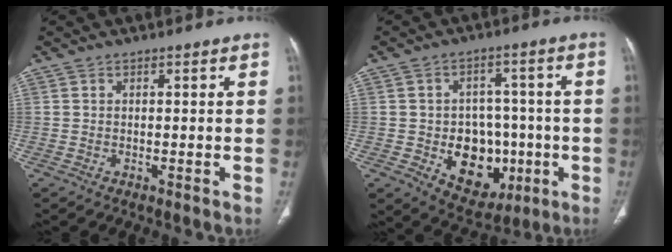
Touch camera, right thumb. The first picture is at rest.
{"total": 13.6, "force": [-3.3, 10.4, 8.2], "torque": [-0.063, 0.021, -0.029]}